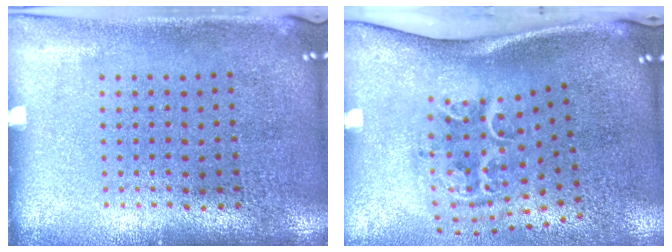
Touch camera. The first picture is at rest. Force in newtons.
{"total": 2.3, "press": 1.4, "slide": 1.9}